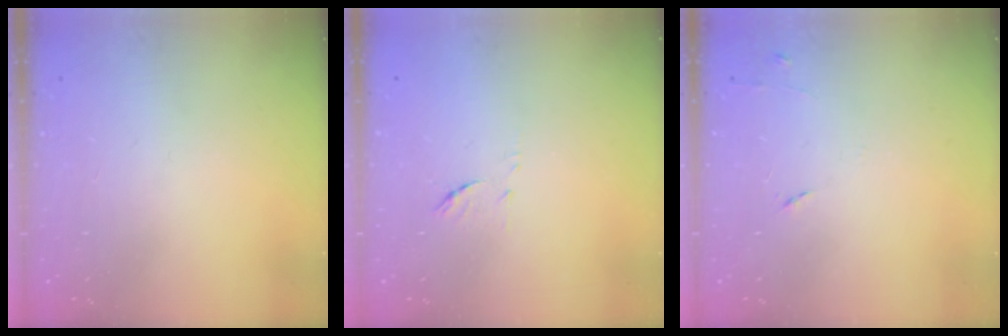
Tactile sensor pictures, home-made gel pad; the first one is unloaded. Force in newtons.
{"total": 6.1, "press": 6.1, "slide": 0.3}
{"total": 5.3, "press": 5.2, "slide": 0.8}